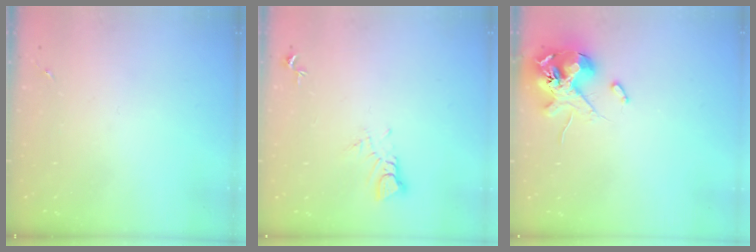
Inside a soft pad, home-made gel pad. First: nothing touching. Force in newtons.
{"total": 3.8, "press": 3.7, "slide": 0.2}
{"total": 13.6, "press": 13.5, "slide": 1.9}